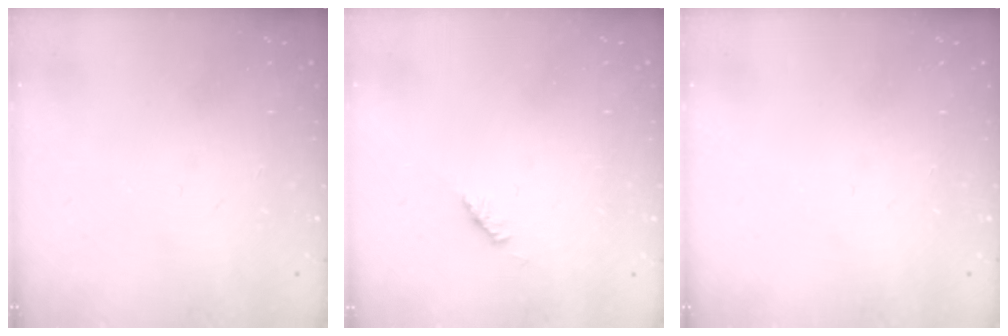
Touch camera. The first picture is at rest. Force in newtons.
{"total": 1.9, "press": 1.8, "slide": 0.6}
{"total": 0.0}